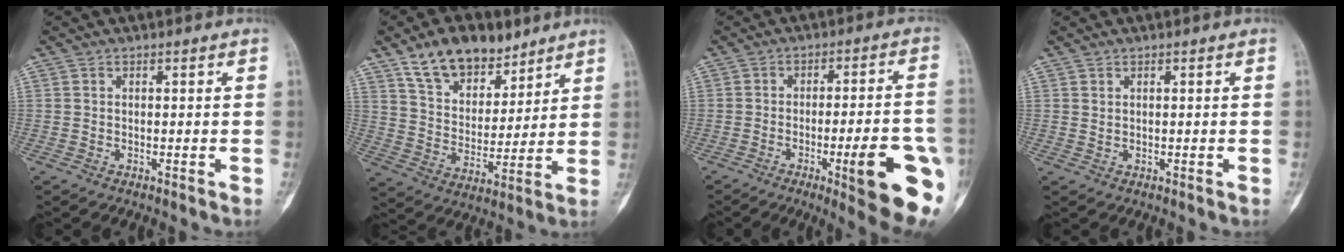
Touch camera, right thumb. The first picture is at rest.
{"total": 14.4, "force": [10.0, 7.9, 6.7], "torque": [-0.075, -0.048, 0.177]}
{"total": 16.3, "force": [-5.6, 3.0, 15.0], "torque": [-0.161, 0.011, -0.064]}
{"total": 0.6, "force": [0.4, 0.3, 0.3], "torque": [-0.001, -0.003, 0.008]}